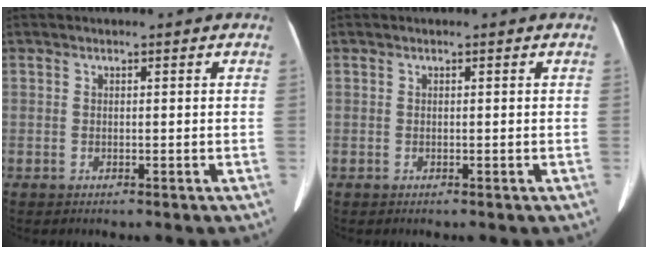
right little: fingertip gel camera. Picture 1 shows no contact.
{"total": 0.0}